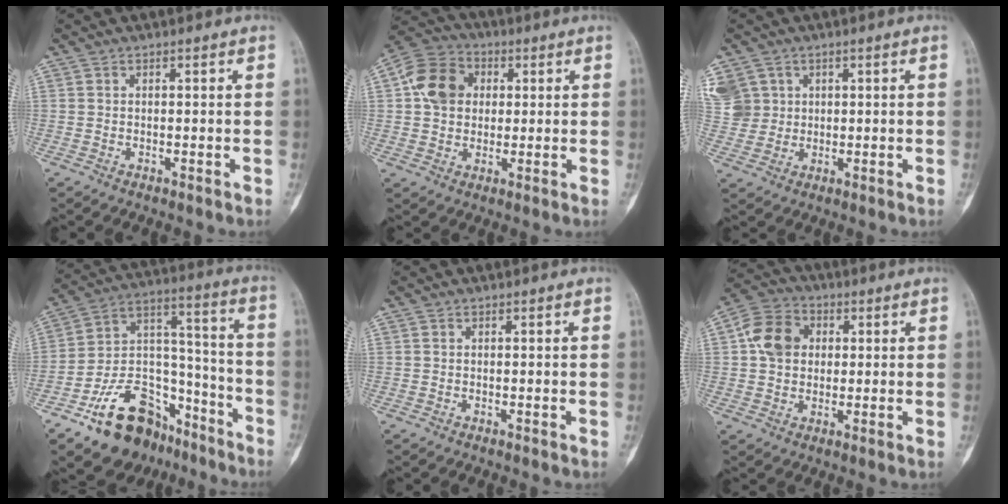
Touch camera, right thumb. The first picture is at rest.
{"total": 11.3, "force": [2.1, 9.2, 6.3], "torque": [-0.091, 0.009, 0.025]}
{"total": 10.3, "force": [3.6, 9.1, 3.2], "torque": [-0.066, 0.014, 0.088]}
{"total": 21.6, "force": [-13.5, 12.9, 10.9], "torque": [-0.136, 0.111, -0.216]}
{"total": 0.0}
{"total": 9.7, "force": [1.7, 7.8, 5.5], "torque": [-0.081, 0.011, 0.020]}